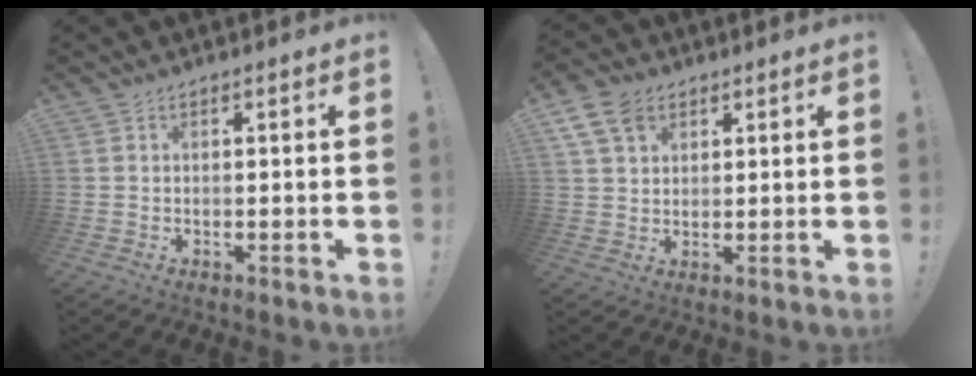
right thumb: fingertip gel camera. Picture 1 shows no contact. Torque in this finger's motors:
{"motor_torque": [-0.06, 0.08, 0.03, 0.03, 0.08]}